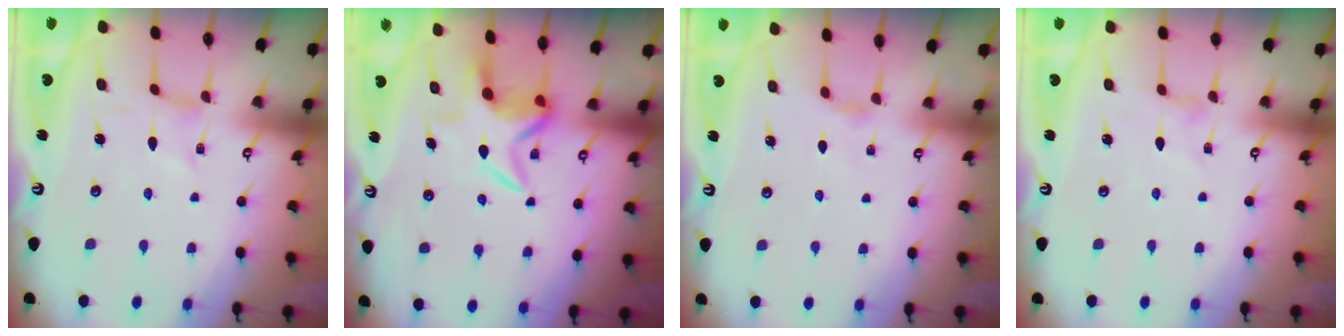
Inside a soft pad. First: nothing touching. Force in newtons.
{"total": 6.1, "press": 6.0, "slide": 1.3}
{"total": 3.9, "press": 3.8, "slide": 0.6}
{"total": 0.0}